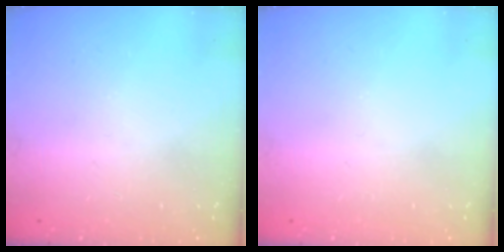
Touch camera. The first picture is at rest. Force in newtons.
{"total": 0.0}